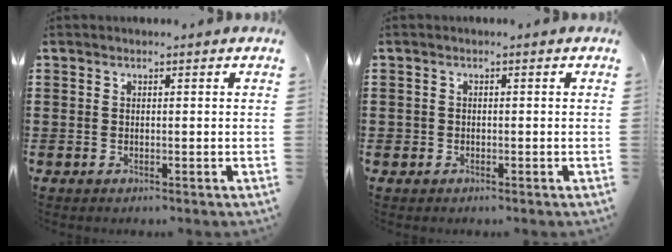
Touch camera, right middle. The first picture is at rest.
{"total": 0.9, "force": [-0.3, 0.9, 0.1], "torque": [-0.004, 0.006, -0.009]}